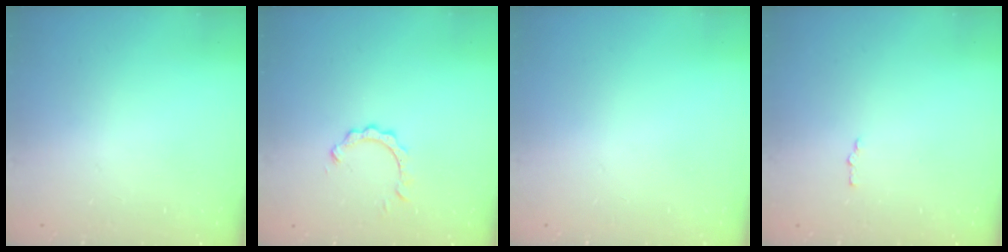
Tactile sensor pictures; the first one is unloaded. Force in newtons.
{"total": 2.8, "press": 2.7, "slide": 0.3}
{"total": 0.0}
{"total": 1.5, "press": 1.4, "slide": 0.3}